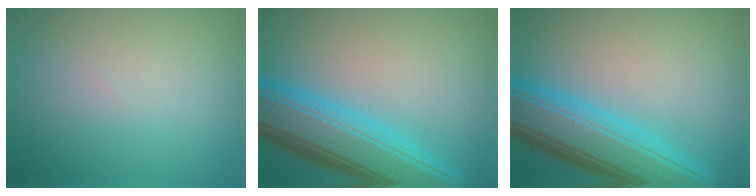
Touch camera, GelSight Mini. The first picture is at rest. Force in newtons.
{"total": 8.7, "press": 8.7, "slide": 0.2}
{"total": 8.7, "press": 8.7, "slide": 0.2}